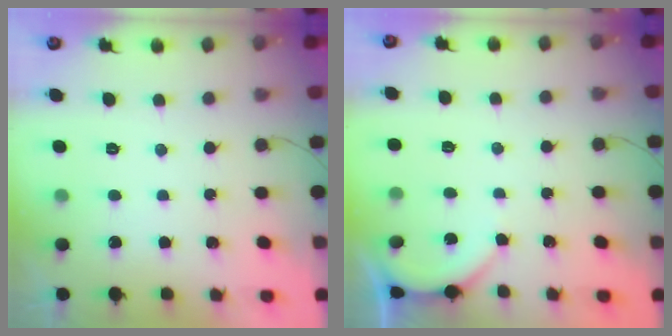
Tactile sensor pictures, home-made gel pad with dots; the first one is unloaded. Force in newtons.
{"total": 2.8, "press": 2.8, "slide": 0.4}